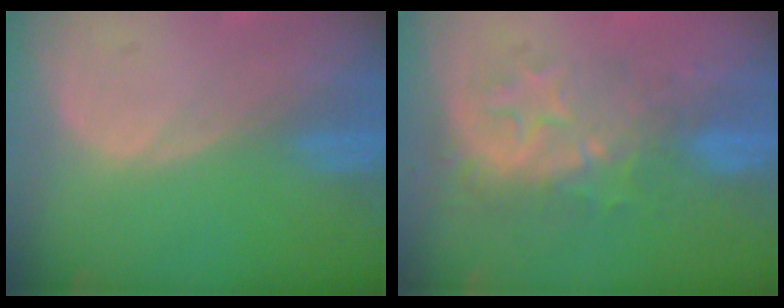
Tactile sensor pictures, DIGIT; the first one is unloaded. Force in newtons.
{"total": 8.8, "press": 7.9, "slide": 4.0}